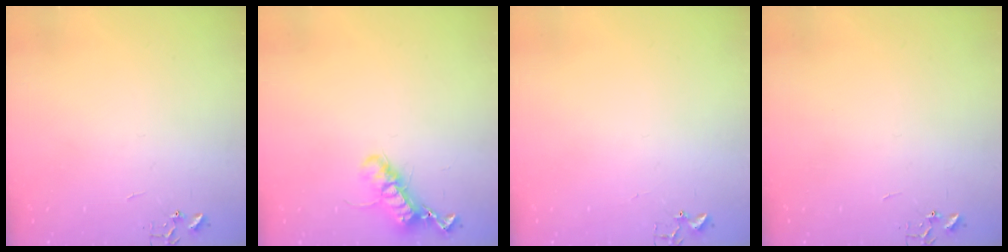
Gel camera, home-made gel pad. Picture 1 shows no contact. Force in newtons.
{"total": 12.2, "press": 12.2, "slide": 0.9}
{"total": 1.7, "press": 1.6, "slide": 0.2}
{"total": 0.0}